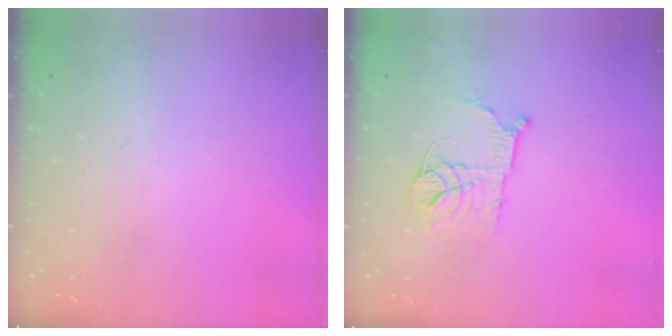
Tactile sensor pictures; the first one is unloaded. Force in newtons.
{"total": 11.2, "press": 11.1, "slide": 0.7}